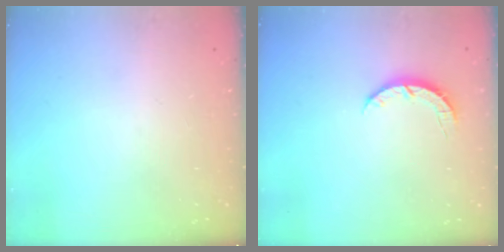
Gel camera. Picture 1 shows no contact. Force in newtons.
{"total": 3.6, "press": 3.5, "slide": 0.5}